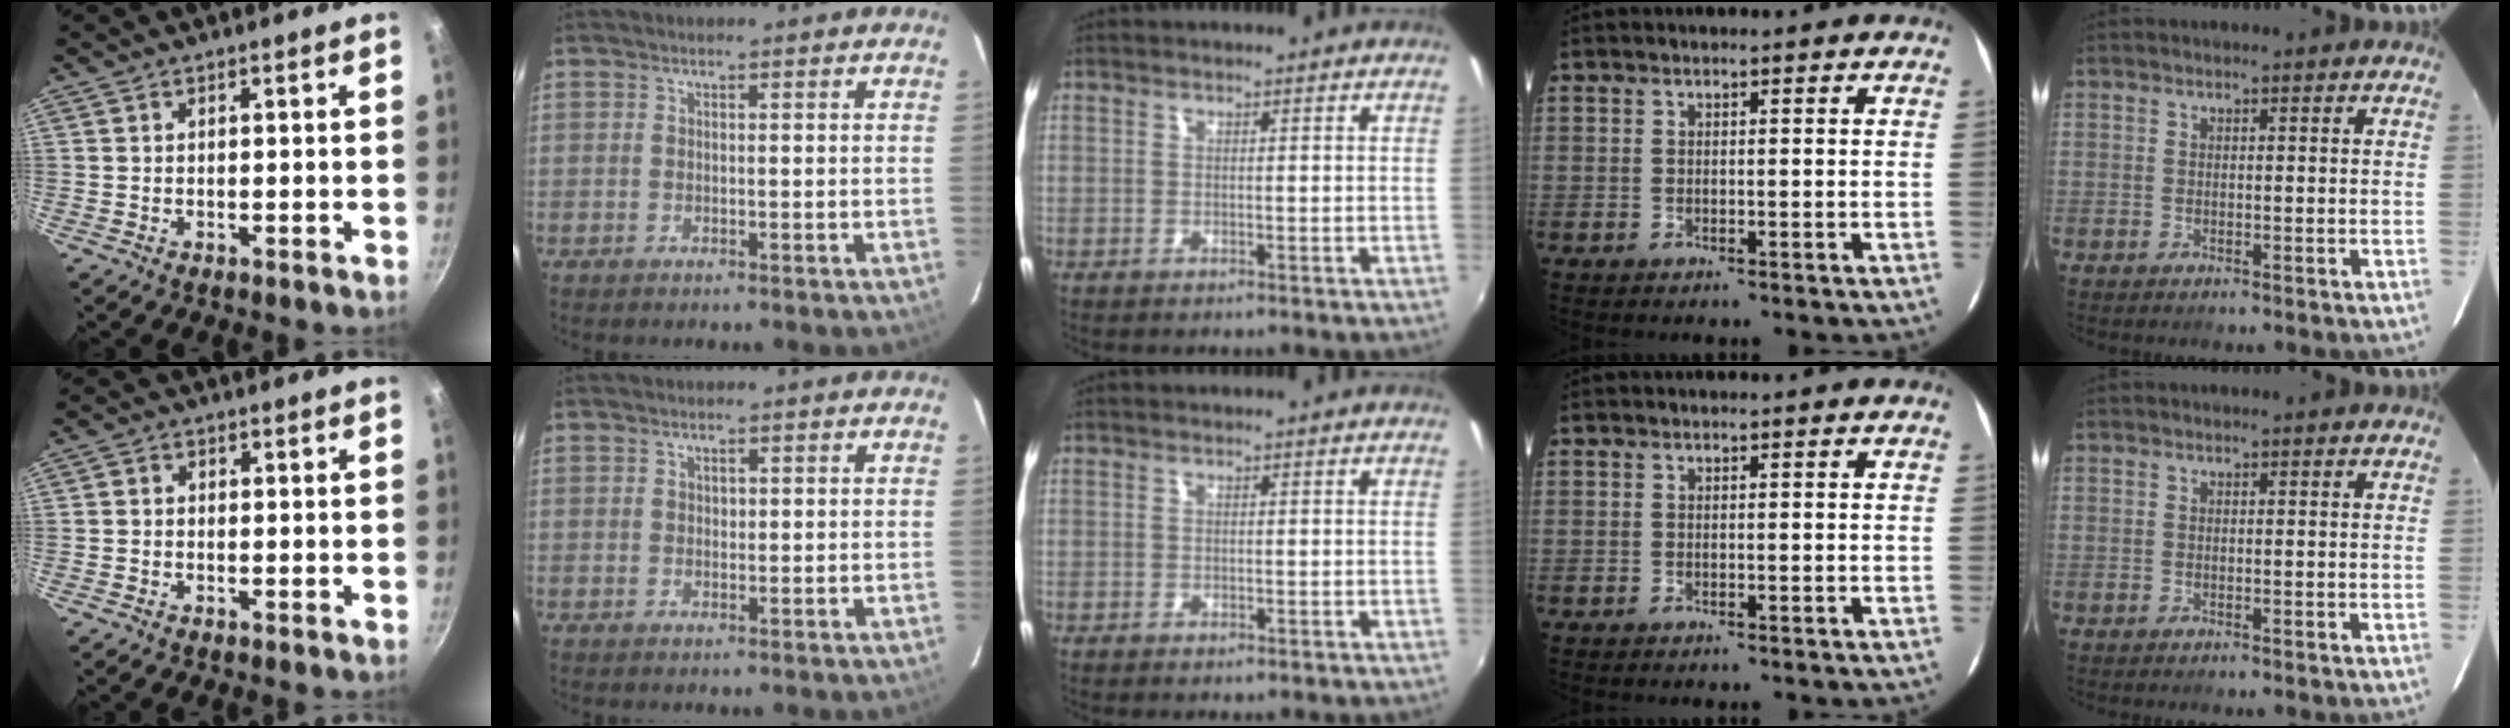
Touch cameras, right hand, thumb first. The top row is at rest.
{"thumb": {"total": 1.2, "force": [-0.3, 1.0, 0.6], "torque": [-0.012, 0.006, -0.010]}, "index": {"total": 0.8, "force": [0.4, 0.7, 0.3], "torque": [-0.002, 0.003, 0.007]}, "middle": {"total": 1.0, "force": [-0.6, 0.7, 0.5], "torque": [-0.010, -0.005, -0.011]}}